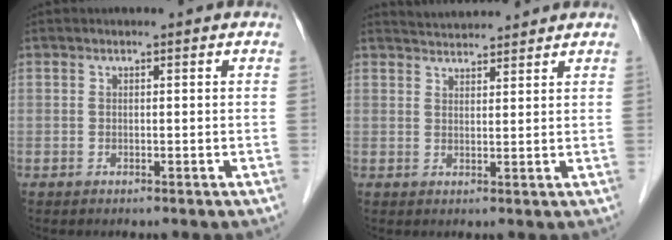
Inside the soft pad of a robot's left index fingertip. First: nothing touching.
{"total": 4.9, "force": [4.9, 0.4, 0.6], "torque": [-0.016, 0.028, 0.077]}